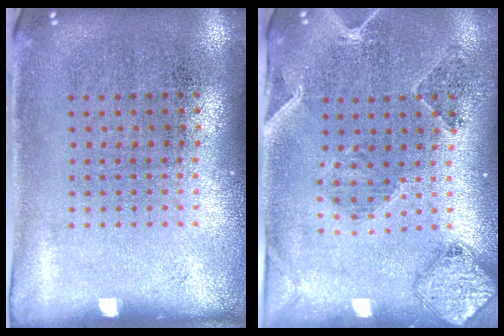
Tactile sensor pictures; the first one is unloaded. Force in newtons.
{"total": 0.6, "press": 0.5, "slide": 0.3}